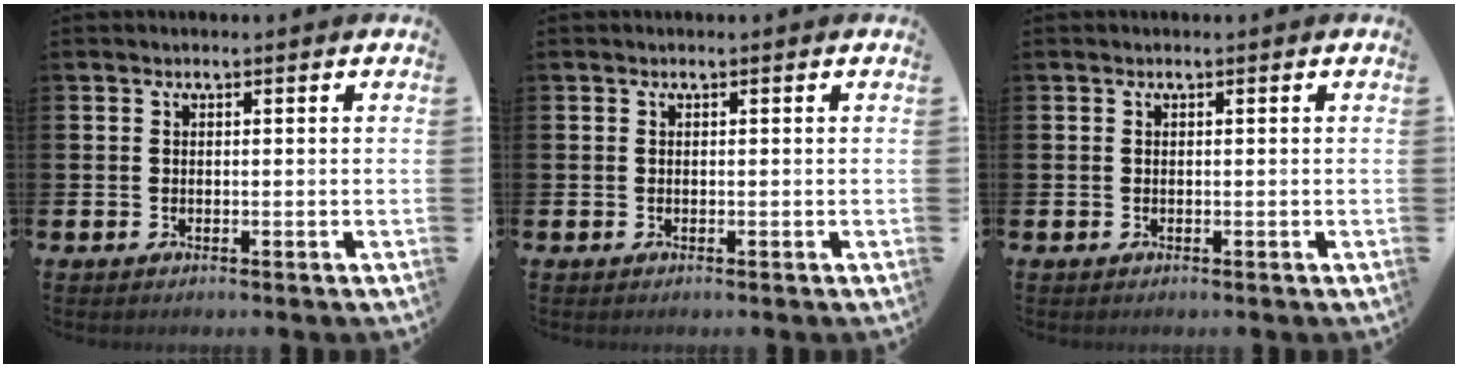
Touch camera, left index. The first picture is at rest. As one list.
[{"total": 0.0}, {"total": 0.0}]